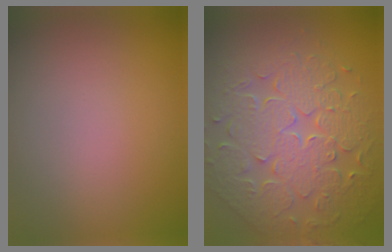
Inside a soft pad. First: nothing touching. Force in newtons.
{"total": 9.6, "press": 6.9, "slide": 6.6}